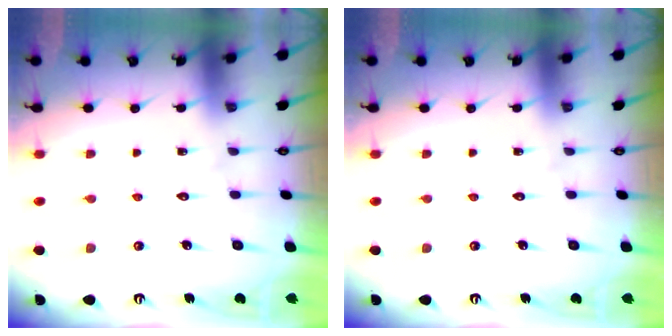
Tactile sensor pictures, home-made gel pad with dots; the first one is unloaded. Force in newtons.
{"total": 0.0}